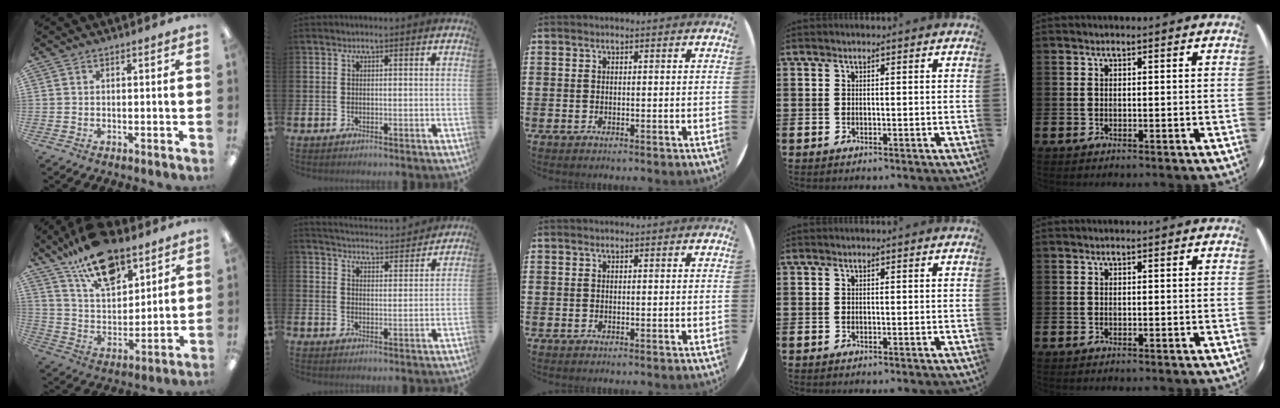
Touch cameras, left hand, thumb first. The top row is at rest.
{"thumb": {"total": 17.9, "force": [12.7, 8.1, 9.8], "torque": [-0.174, -0.062, 0.224]}, "index": {"total": 4.5, "force": [4.5, 0.3, 0.0], "torque": [-0.015, -0.038, 0.078]}}